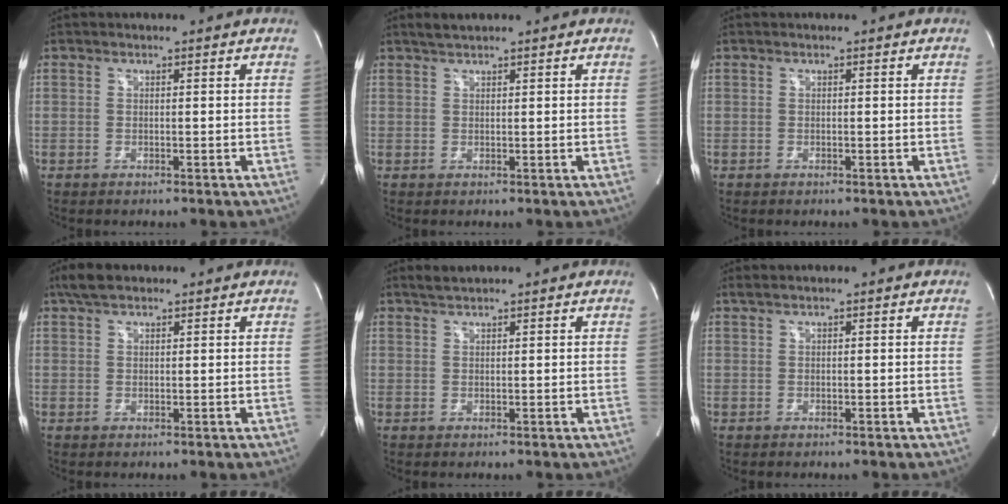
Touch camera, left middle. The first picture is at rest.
{"total": 1.5, "force": [1.4, 0.2, 0.6], "torque": [-0.017, 0.011, 0.030]}
{"total": 0.0}
{"total": 3.3, "force": [2.5, 1.4, 1.8], "torque": [-0.040, 0.019, 0.047]}
{"total": 1.3, "force": [1.2, -0.1, 0.4], "torque": [-0.010, 0.009, 0.028]}
{"total": 0.8, "force": [0.6, 0.0, 0.5], "torque": [-0.019, 0.015, 0.017]}